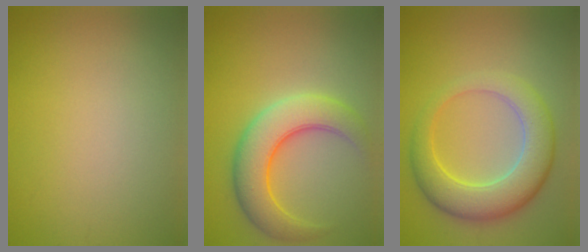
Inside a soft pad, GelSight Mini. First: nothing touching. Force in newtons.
{"total": 6.4, "press": 6.4, "slide": 0.3}
{"total": 6.7, "press": 6.7, "slide": 0.4}